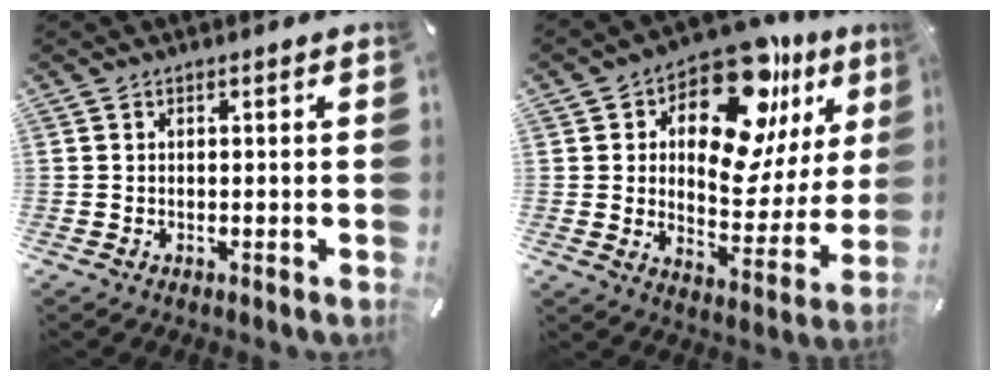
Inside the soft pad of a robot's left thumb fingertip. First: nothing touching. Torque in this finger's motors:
{"motor_torque": [0.89, 0.92, 1.90, -0.88, 0.16]}